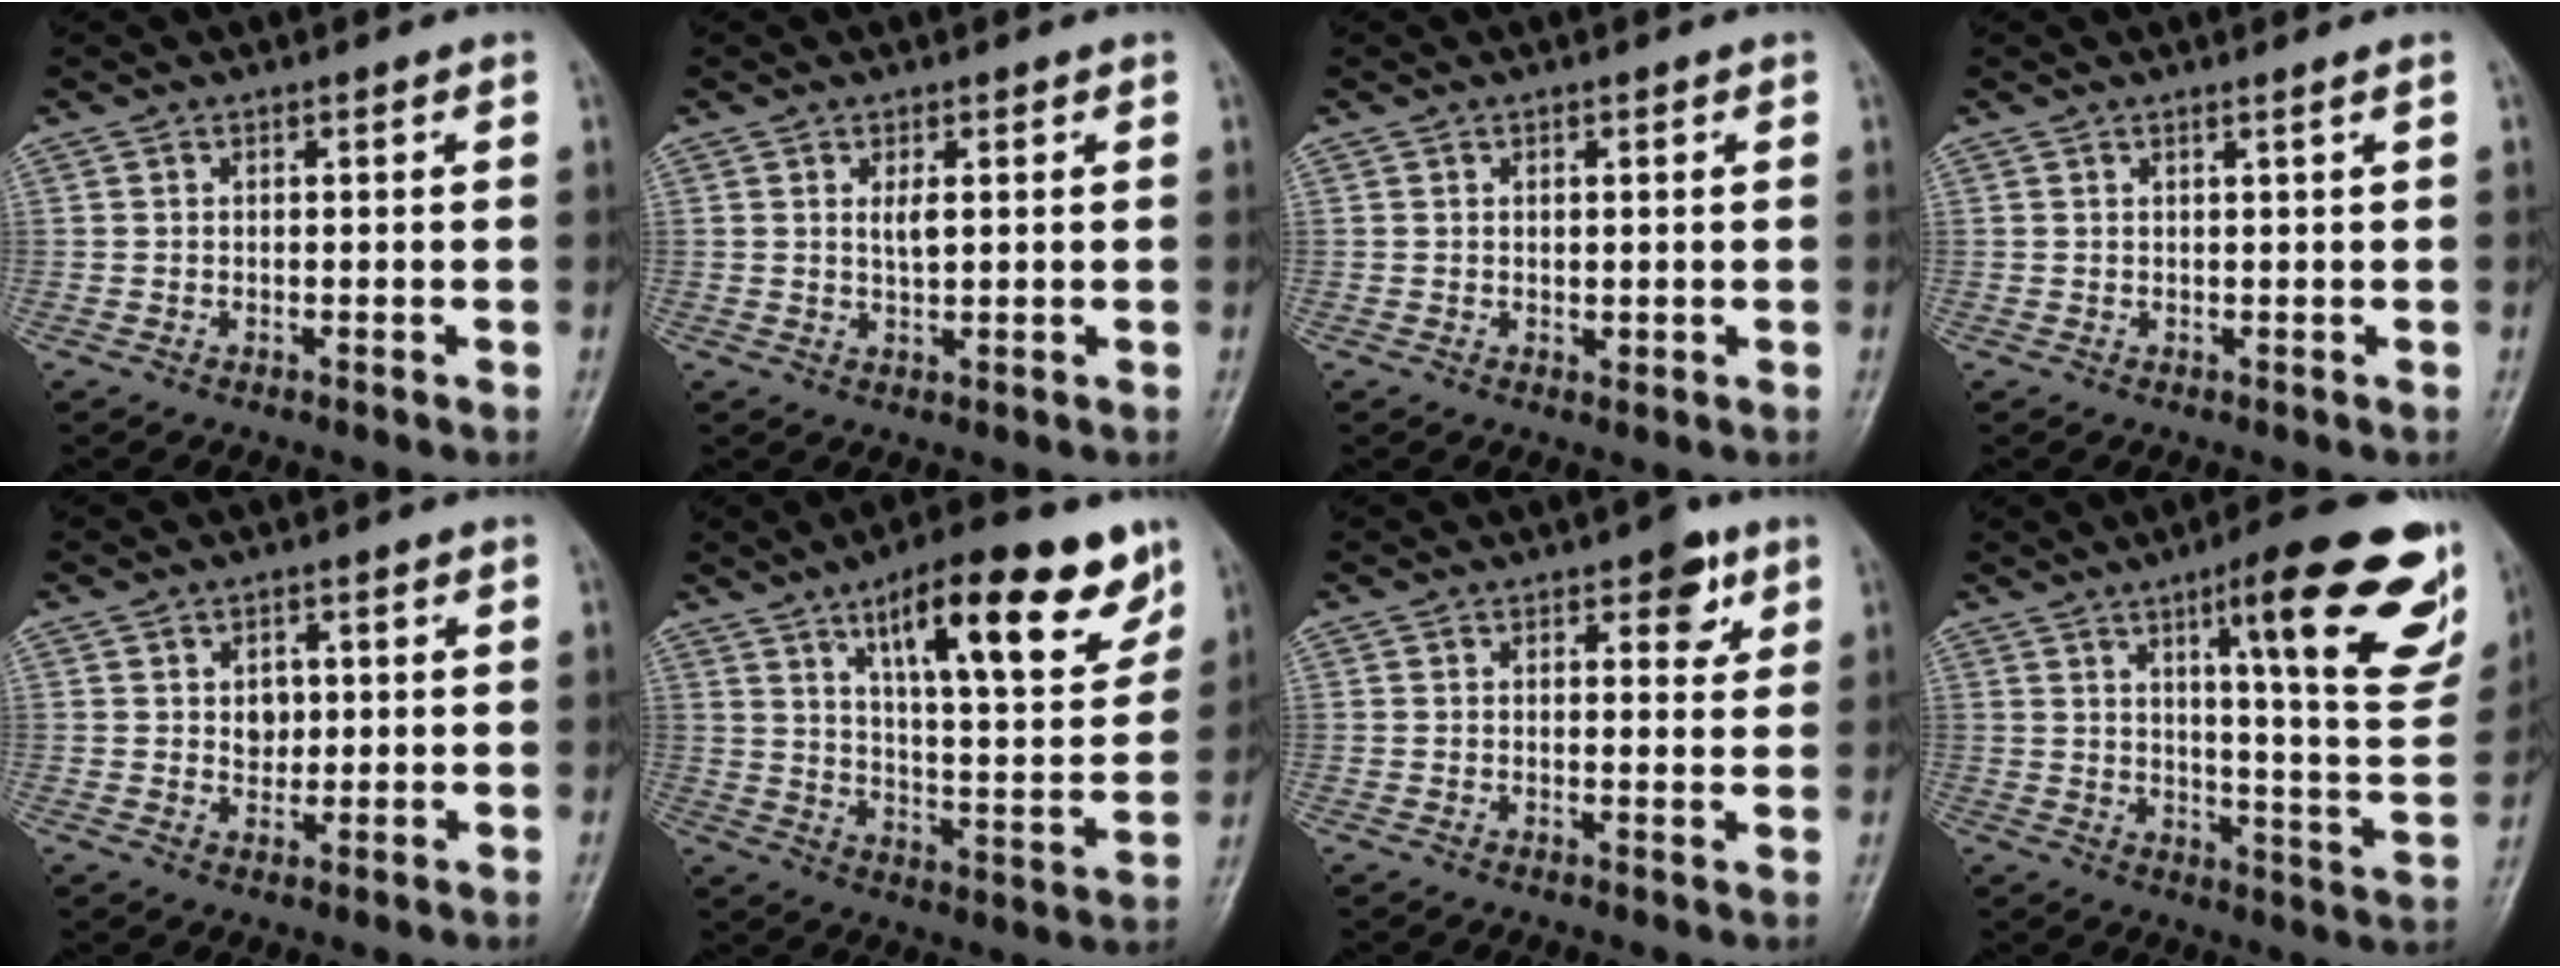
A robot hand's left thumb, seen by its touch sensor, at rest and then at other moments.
{"total": 2.3, "force": [0.8, 1.0, 2.0], "torque": [-0.034, -0.006, 0.015]}
{"total": 1.0, "force": [0.4, 0.8, 0.5], "torque": [-0.005, -0.004, 0.007]}
{"total": 0.9, "force": [0.4, -0.4, 0.7], "torque": [-0.021, -0.006, 0.012]}
{"total": 3.5, "force": [0.7, 2.8, 2.0], "torque": [-0.010, -0.003, 0.012]}
{"total": 20.6, "force": [11.8, 6.2, 15.8], "torque": [-0.197, -0.048, 0.183]}
{"total": 4.7, "force": [2.5, 2.5, 3.2], "torque": [-0.017, -0.008, 0.026]}
{"total": 23.7, "force": [12.6, 4.7, 19.5], "torque": [-0.226, -0.049, 0.171]}